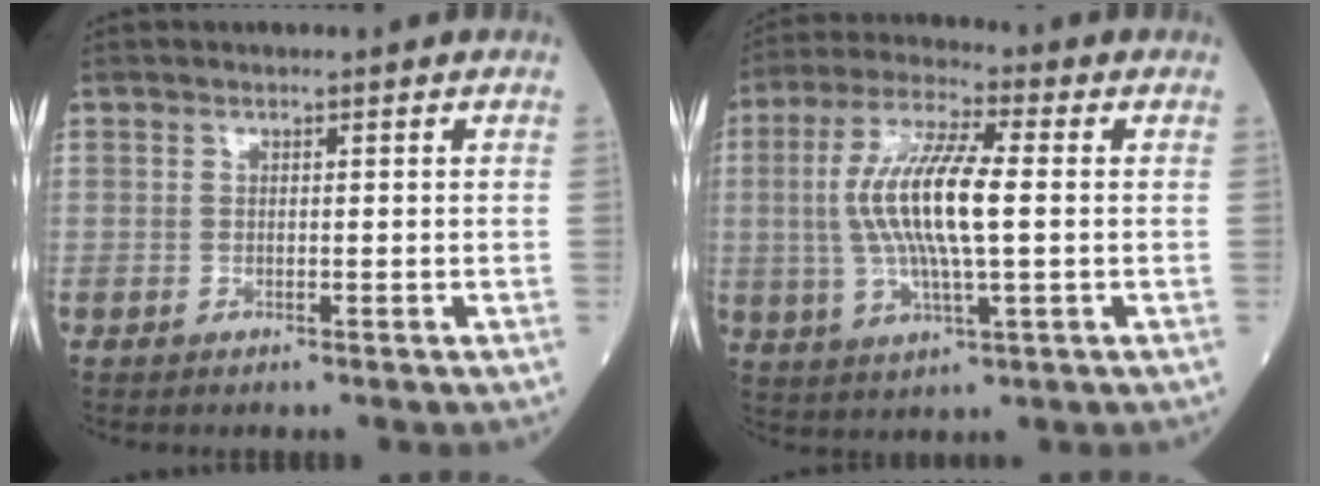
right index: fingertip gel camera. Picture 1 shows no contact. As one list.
[{"total": 12.5, "force": [0.5, 2.1, 12.3], "torque": [-0.254, 0.006, 0.009]}]